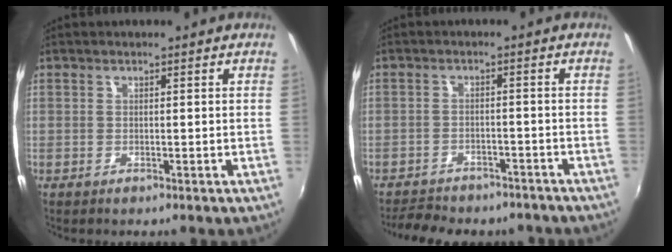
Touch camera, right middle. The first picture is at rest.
{"total": 11.0, "force": [-9.5, 4.0, 3.8], "torque": [-0.096, -0.005, -0.129]}